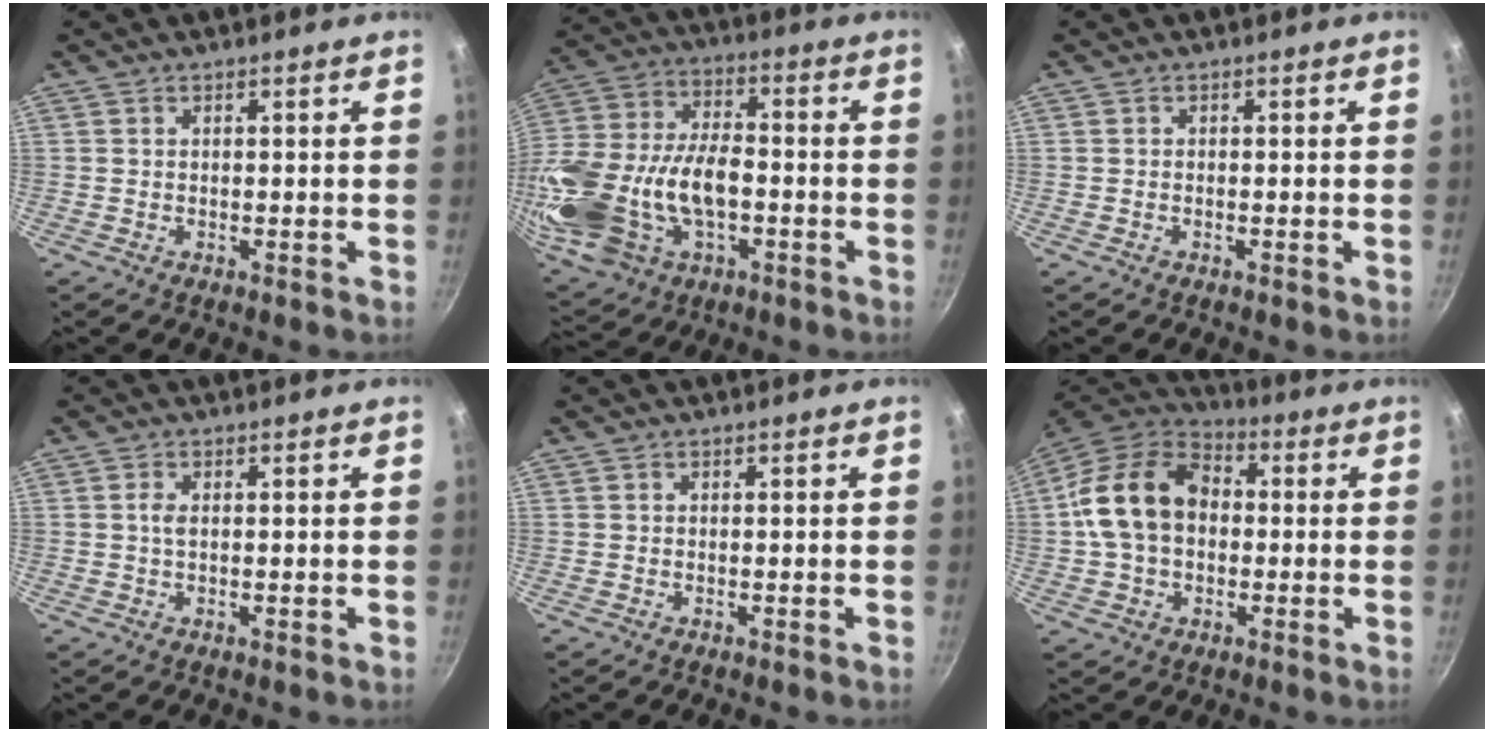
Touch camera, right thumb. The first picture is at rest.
{"total": 28.2, "force": [-6.1, 17.1, 21.6], "torque": [-0.538, -0.002, -0.099]}
{"total": 0.0}
{"total": 1.7, "force": [0.2, 0.8, 1.5], "torque": [-0.033, -0.001, 0.001]}
{"total": 0.0}
{"total": 16.6, "force": [0.4, 12.1, 11.4], "torque": [-0.193, 0.034, -0.003]}